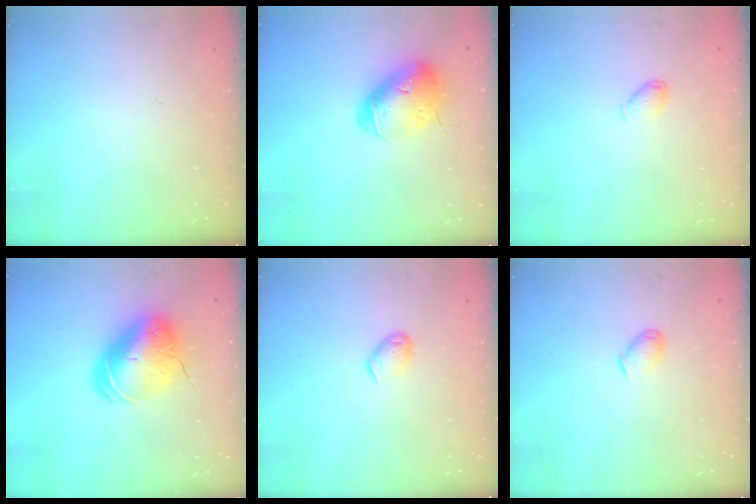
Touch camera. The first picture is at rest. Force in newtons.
{"total": 16.3, "press": 16.2, "slide": 2.4}
{"total": 5.2, "press": 5.1, "slide": 0.9}
{"total": 16.2, "press": 15.9, "slide": 3.2}
{"total": 5.3, "press": 5.2, "slide": 1.1}
{"total": 5.8, "press": 5.7, "slide": 0.8}